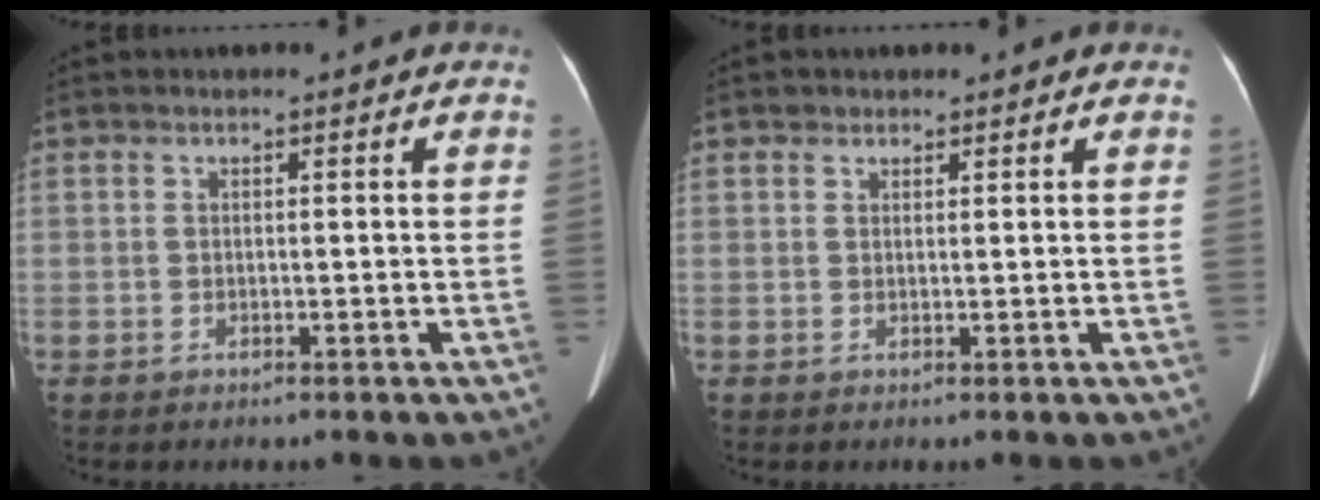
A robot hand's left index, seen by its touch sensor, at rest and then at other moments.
{"total": 0.6, "force": [0.3, 0.5, -0.1], "torque": [0.002, -0.005, 0.008]}